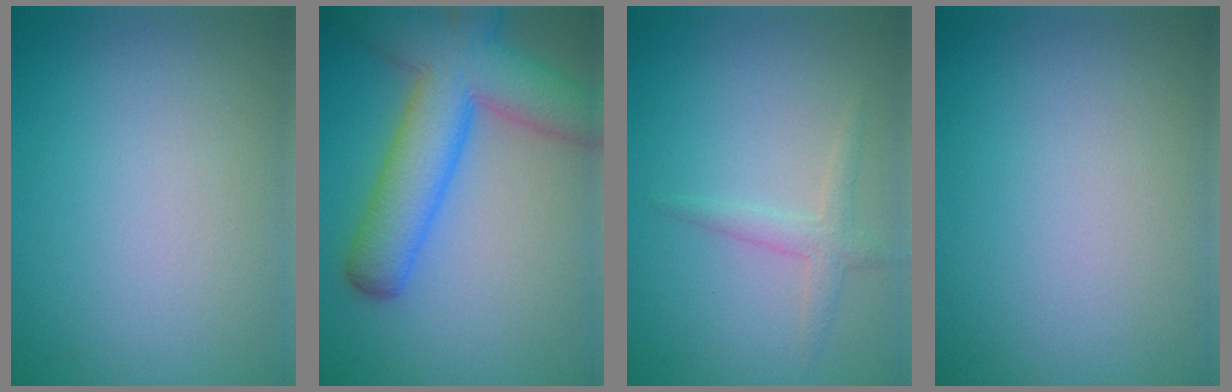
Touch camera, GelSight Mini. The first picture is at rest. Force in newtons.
{"total": 9.3, "press": 9.3, "slide": 0.7}
{"total": 1.8, "press": 1.8, "slide": 0.0}
{"total": 0.0}